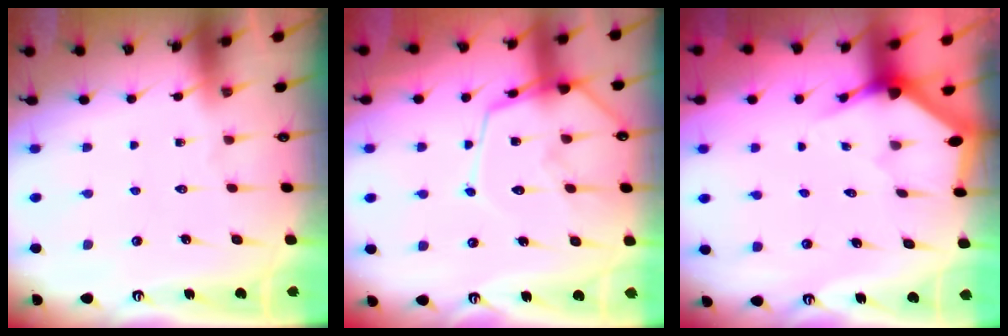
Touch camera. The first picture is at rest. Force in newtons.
{"total": 11.5, "press": 11.4, "slide": 1.2}
{"total": 2.8, "press": 2.8, "slide": 0.2}